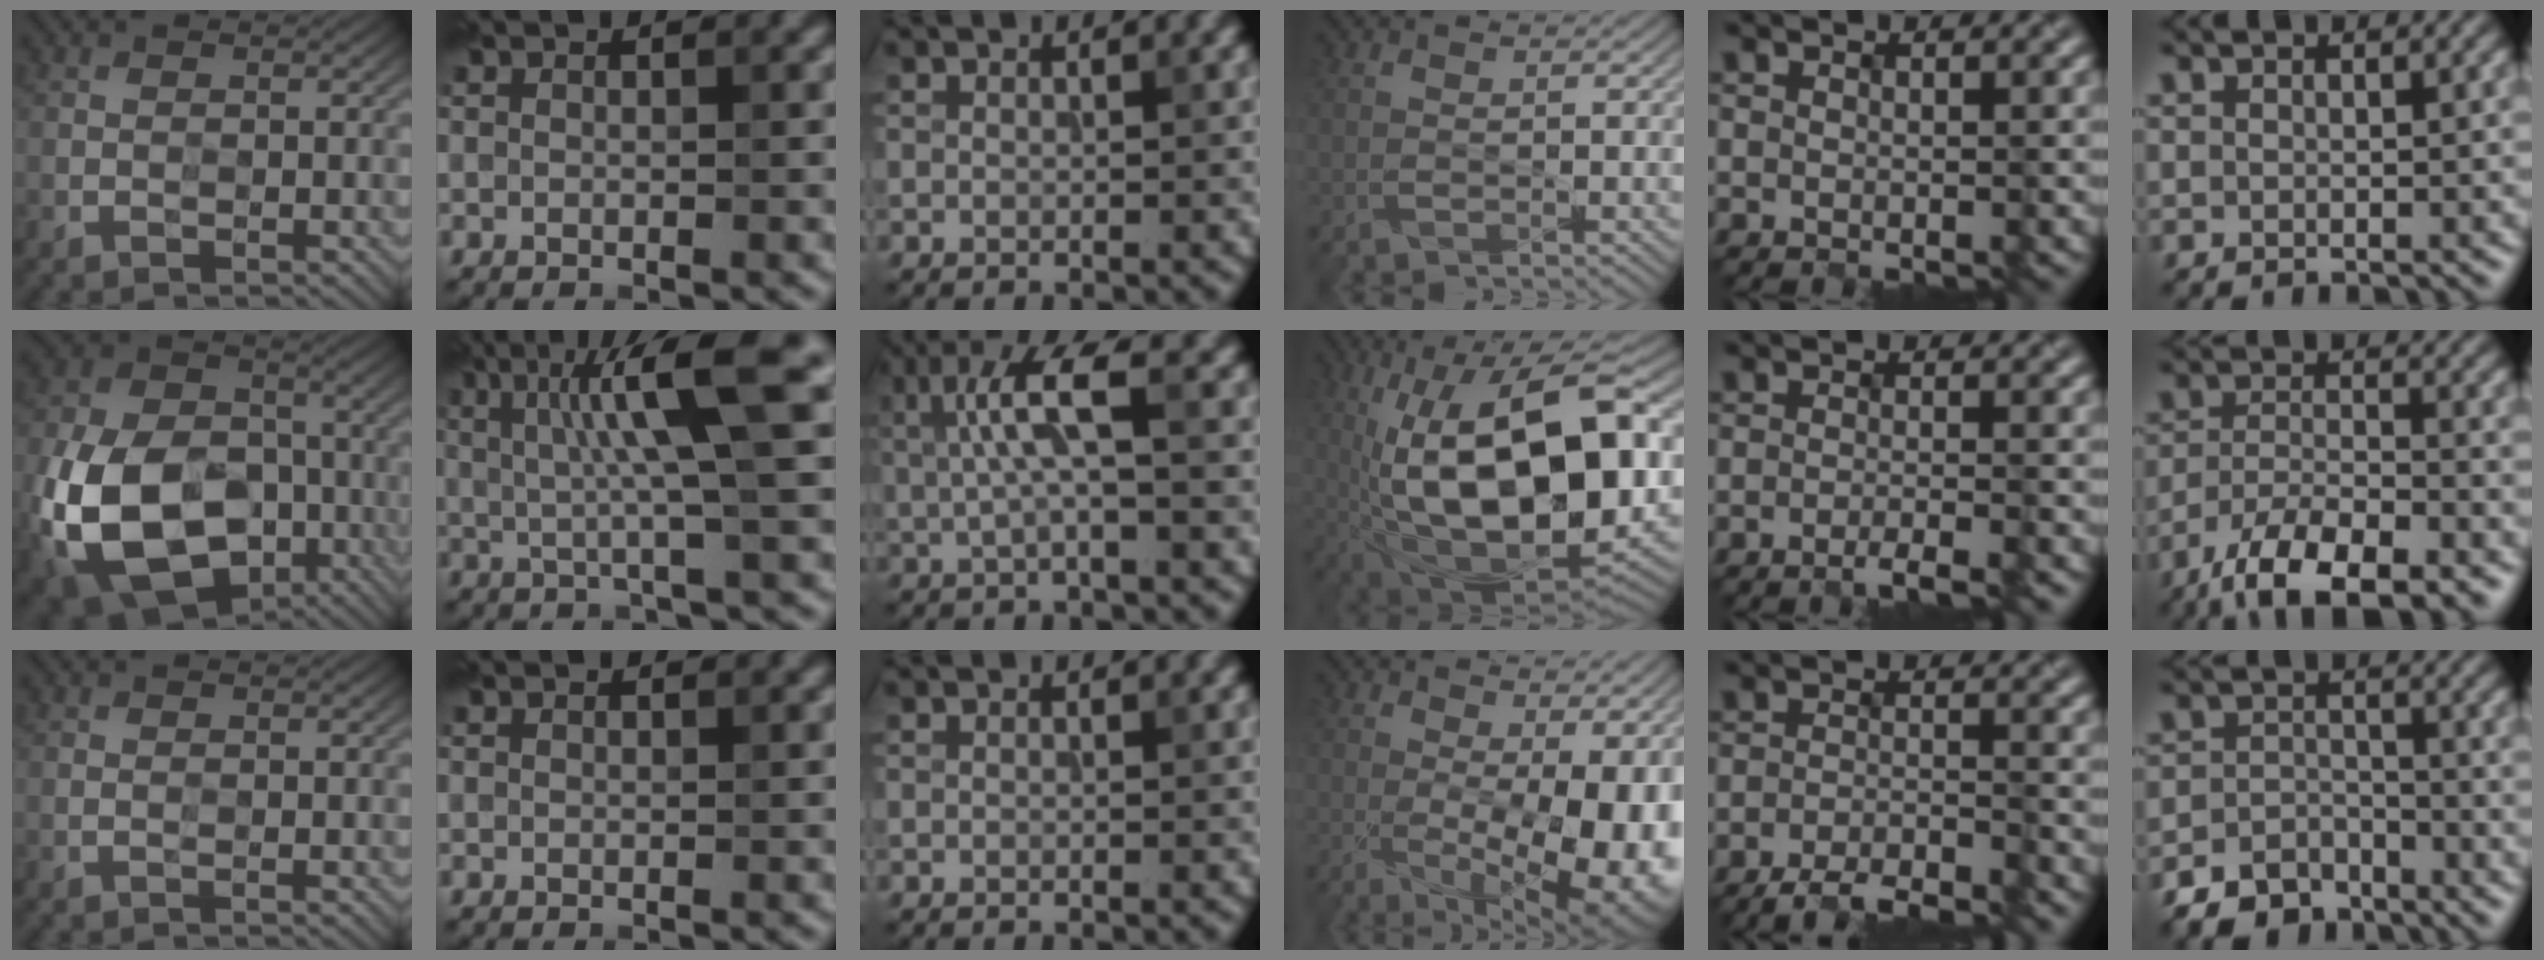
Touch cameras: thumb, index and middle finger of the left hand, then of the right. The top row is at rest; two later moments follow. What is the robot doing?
{"motion": "extract", "object": "keycard holder"}